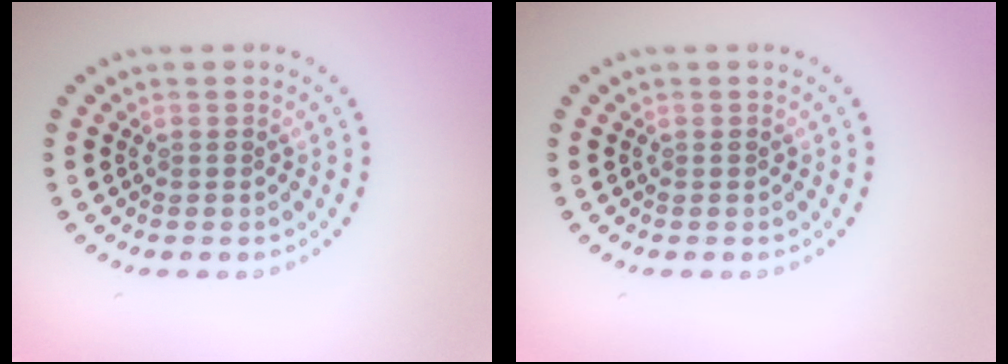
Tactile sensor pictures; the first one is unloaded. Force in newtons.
{"total": 0.0}